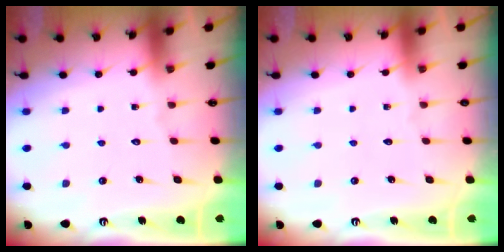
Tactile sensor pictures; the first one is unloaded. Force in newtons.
{"total": 0.0}